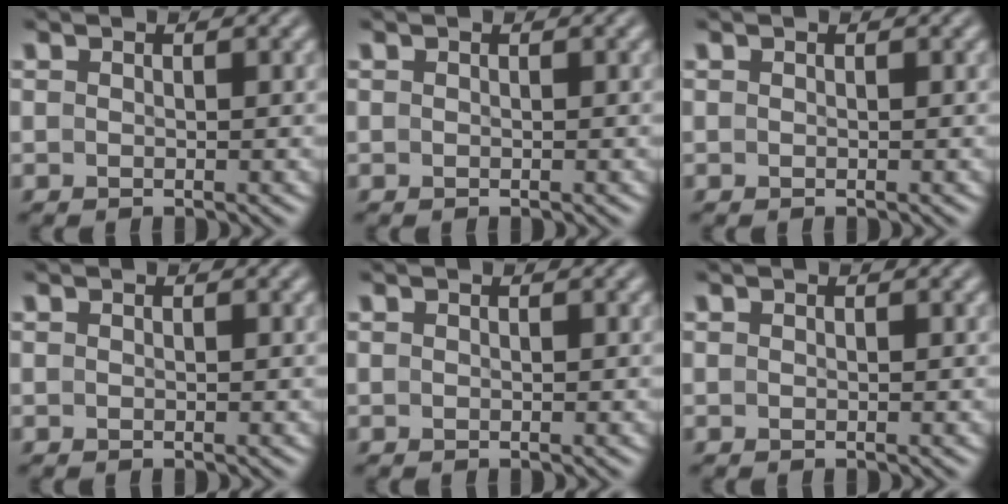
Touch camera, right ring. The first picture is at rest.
{"total": 0.0}
{"total": 0.0}
{"total": 0.0}
{"total": 0.0}
{"total": 0.0}